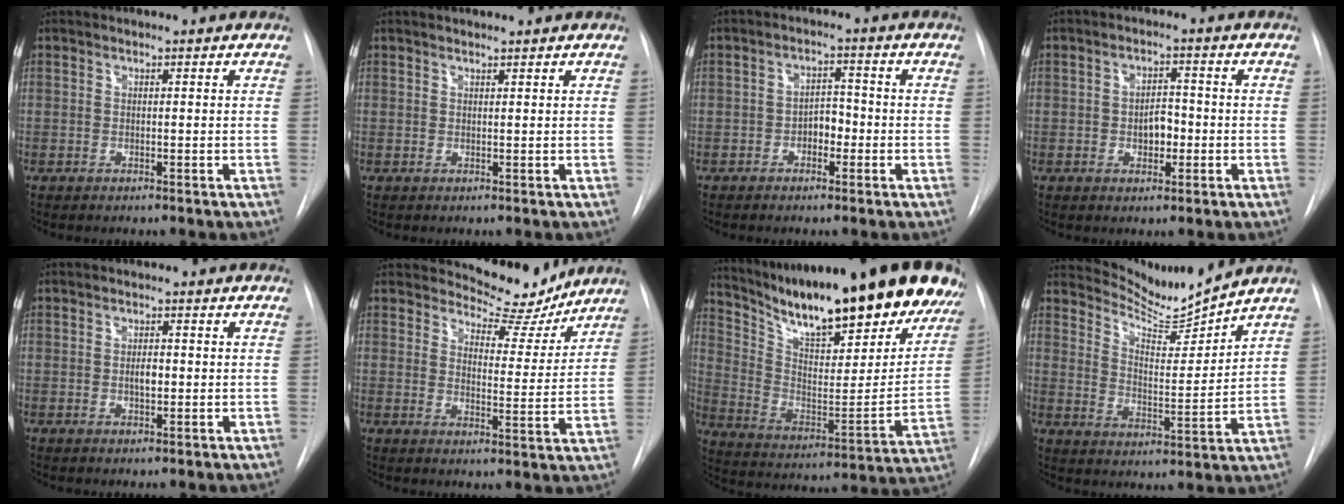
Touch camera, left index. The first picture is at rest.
{"total": 1.3, "force": [1.3, 0.0, 0.4], "torque": [-0.006, 0.010, 0.025]}
{"total": 3.1, "force": [-1.2, 1.9, 2.2], "torque": [-0.027, 0.010, -0.021]}
{"total": 3.7, "force": [-0.7, 2.2, 2.8], "torque": [-0.039, 0.007, -0.008]}
{"total": 1.9, "force": [-0.1, 0.9, 1.7], "torque": [-0.031, 0.001, 0.000]}
{"total": 8.7, "force": [8.2, 2.6, 1.0], "torque": [-0.009, -0.020, 0.110]}
{"total": 30.3, "force": [23.7, 6.4, 17.7], "torque": [-0.271, -0.050, 0.332]}
{"total": 8.1, "force": [8.0, -1.1, 0.1], "torque": [-0.014, -0.026, 0.147]}